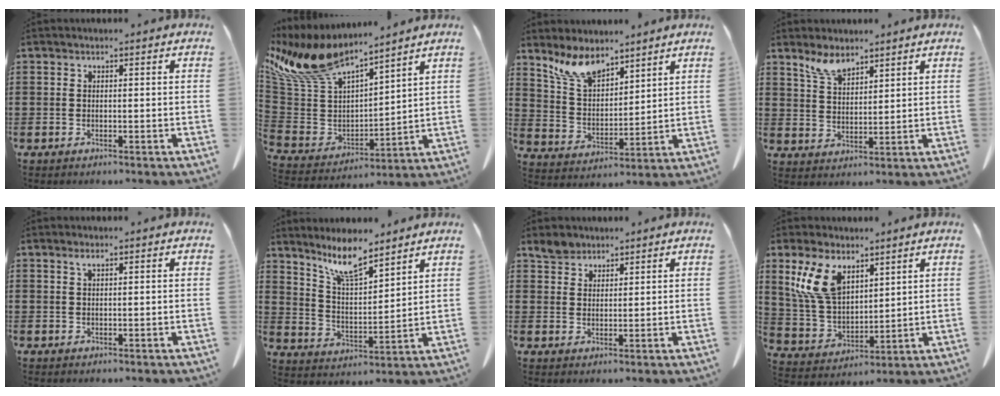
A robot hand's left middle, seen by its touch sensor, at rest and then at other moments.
{"total": 12.1, "force": [10.4, 3.6, 5.0], "torque": [-0.141, -0.058, 0.189]}
{"total": 8.2, "force": [6.9, 2.9, 3.5], "torque": [-0.093, -0.020, 0.133]}
{"total": 4.7, "force": [4.0, 1.5, 1.9], "torque": [-0.049, -0.009, 0.076]}
{"total": 0.9, "force": [0.4, 0.2, 0.8], "torque": [-0.017, 0.002, 0.006]}
{"total": 8.4, "force": [7.1, 1.3, 4.3], "torque": [-0.098, -0.030, 0.128]}
{"total": 3.0, "force": [2.4, 1.6, 0.5], "torque": [-0.019, 0.005, 0.047]}
{"total": 9.7, "force": [5.5, 5.2, 6.1], "torque": [-0.152, -0.003, 0.103]}